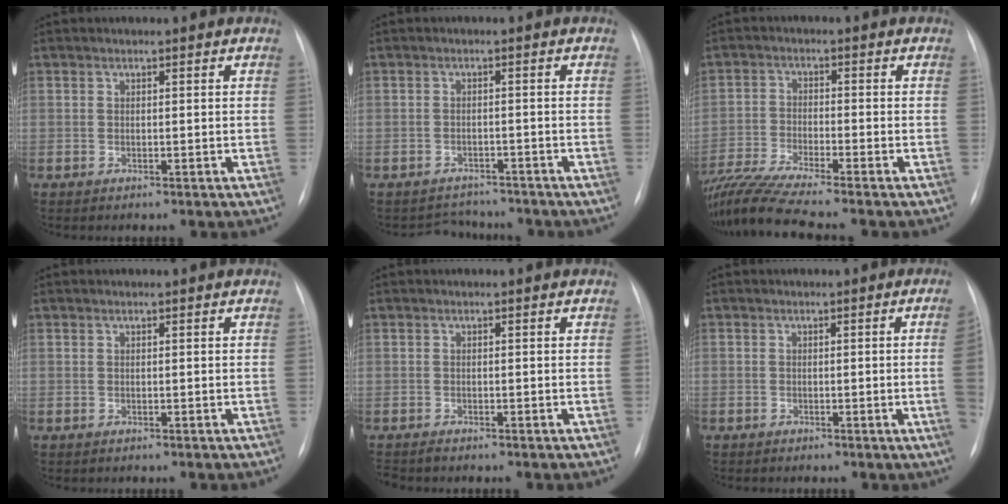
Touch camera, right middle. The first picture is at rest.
{"total": 4.0, "force": [-3.6, 1.6, -0.6], "torque": [0.008, 0.014, -0.051]}
{"total": 10.5, "force": [-9.3, -1.6, 4.5], "torque": [-0.085, -0.021, -0.164]}
{"total": 0.0}
{"total": 1.5, "force": [-1.4, 0.2, 0.5], "torque": [-0.010, -0.003, -0.020]}
{"total": 3.3, "force": [-0.7, -0.8, 3.1], "torque": [-0.038, -0.003, -0.011]}